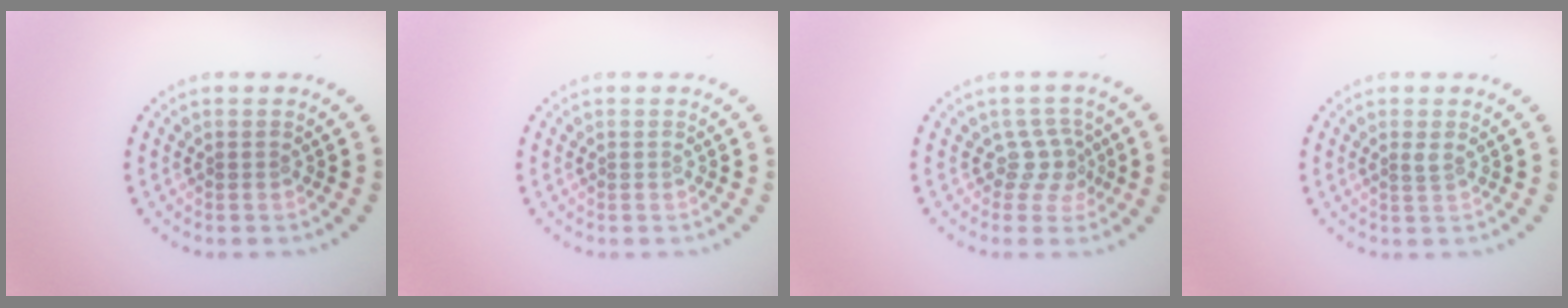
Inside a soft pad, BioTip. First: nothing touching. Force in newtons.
{"total": 0.0}
{"total": 2.2, "press": 1.5, "slide": 1.6}
{"total": 0.9, "press": 0.6, "slide": 0.6}